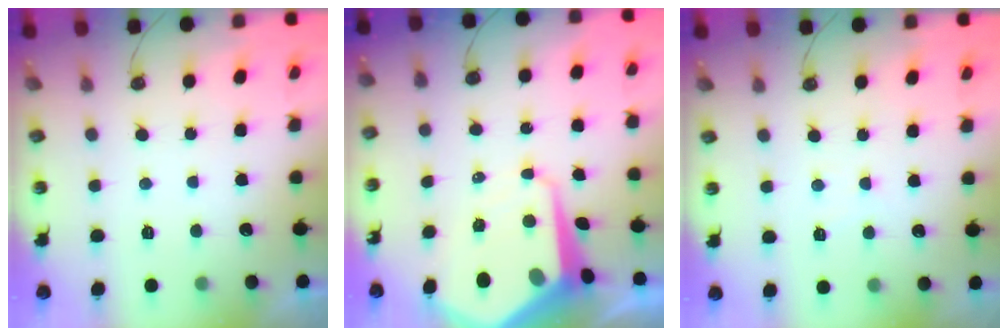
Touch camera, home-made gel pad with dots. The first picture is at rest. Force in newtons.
{"total": 11.8, "press": 11.8, "slide": 1.2}
{"total": 3.7, "press": 3.6, "slide": 0.6}